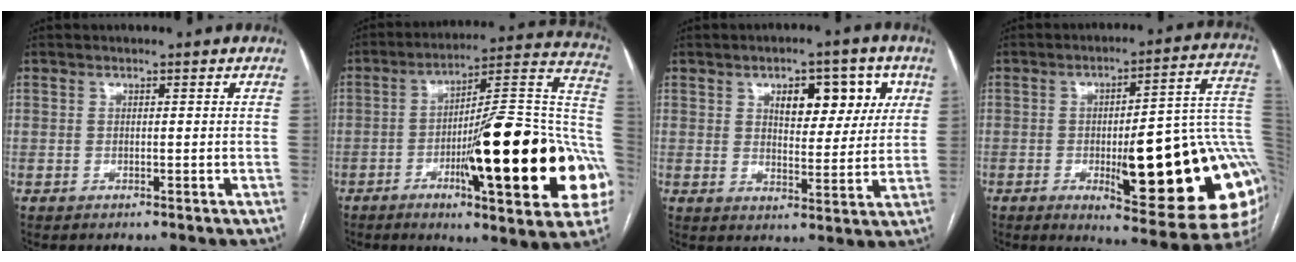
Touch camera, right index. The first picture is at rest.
{"total": 28.1, "force": [-7.1, 4.2, 26.8], "torque": [-0.306, 0.006, -0.099]}
{"total": 9.1, "force": [3.8, 4.3, 7.1], "torque": [-0.090, 0.014, 0.055]}
{"total": 25.9, "force": [-3.8, 5.0, 25.1], "torque": [-0.235, 0.008, -0.042]}